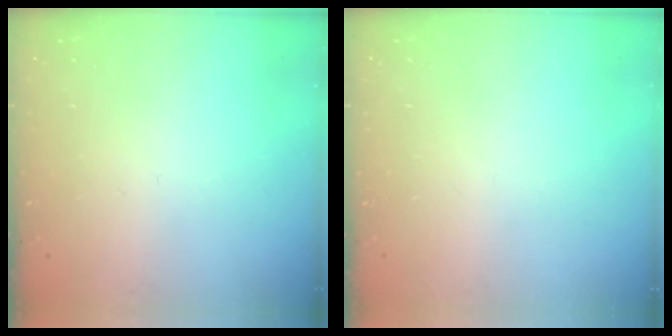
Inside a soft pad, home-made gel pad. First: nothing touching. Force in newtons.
{"total": 0.0}